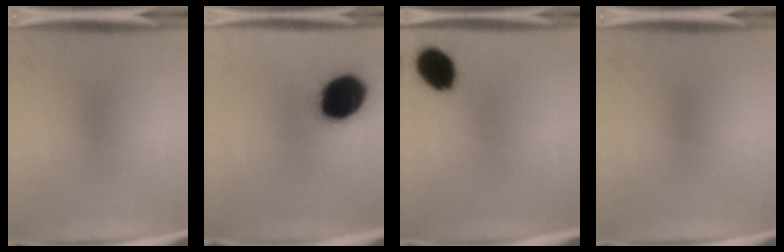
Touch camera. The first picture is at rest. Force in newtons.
{"total": 19.1}
{"total": 9.4}
{"total": 0.0}